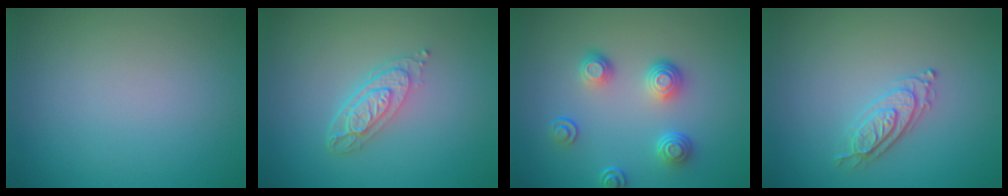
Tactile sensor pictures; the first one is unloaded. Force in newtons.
{"total": 3.6, "press": 2.7, "slide": 2.5}
{"total": 3.5, "press": 2.8, "slide": 2.2}
{"total": 2.2, "press": 2.2, "slide": 0.4}